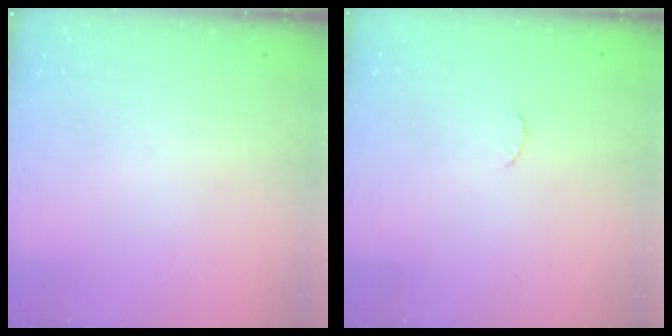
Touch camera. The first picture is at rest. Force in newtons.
{"total": 4.8, "press": 4.7, "slide": 0.6}